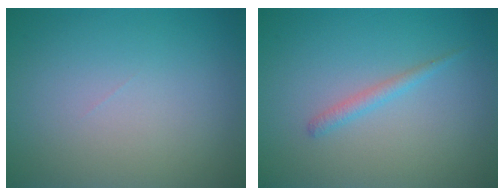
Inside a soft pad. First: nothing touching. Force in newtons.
{"total": 1.2, "press": 1.2, "slide": 0.0}